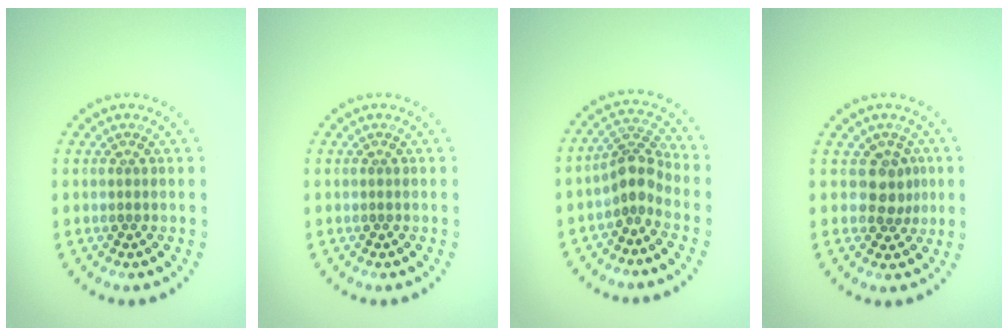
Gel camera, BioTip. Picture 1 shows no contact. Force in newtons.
{"total": 0.0}
{"total": 2.9, "press": 2.2, "slide": 1.8}
{"total": 2.3, "press": 1.9, "slide": 1.3}